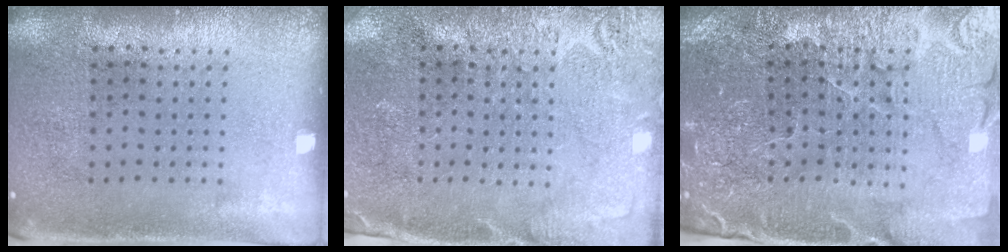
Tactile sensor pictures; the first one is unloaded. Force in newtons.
{"total": 2.7, "press": 2.7, "slide": 0.4}
{"total": 3.7, "press": 3.7, "slide": 0.5}